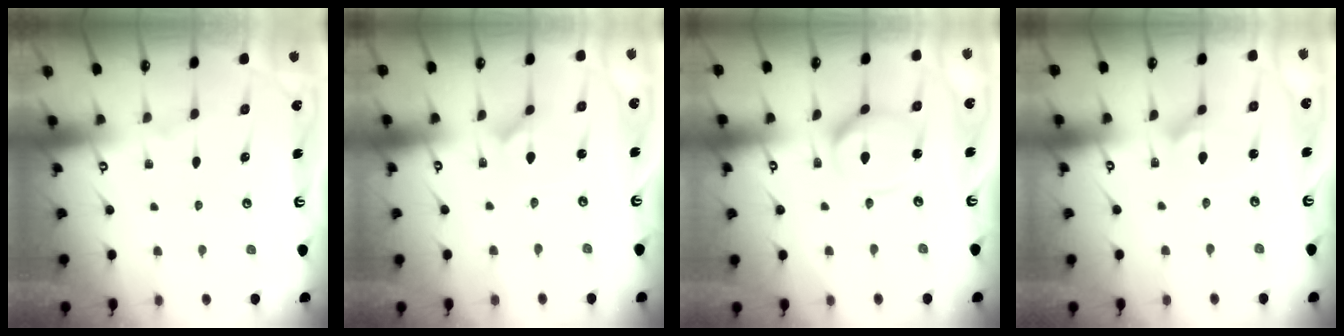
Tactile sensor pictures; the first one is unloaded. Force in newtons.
{"total": 1.0, "press": 1.0, "slide": 0.2}
{"total": 8.4, "press": 8.3, "slide": 0.9}
{"total": 1.6, "press": 1.6, "slide": 0.2}